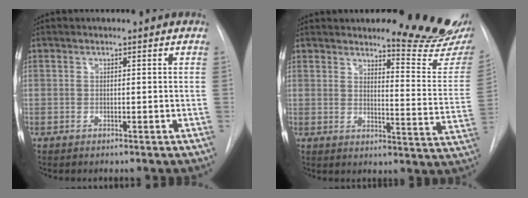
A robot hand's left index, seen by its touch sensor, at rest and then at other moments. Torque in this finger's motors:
{"motor_torque": [1.05, -1.09, 0.35, 0.02]}